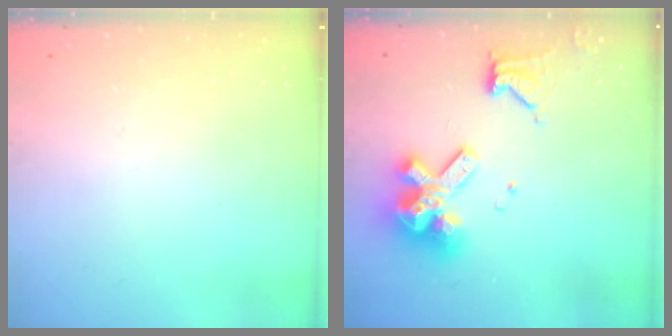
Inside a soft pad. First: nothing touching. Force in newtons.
{"total": 12.2, "press": 12.1, "slide": 1.3}